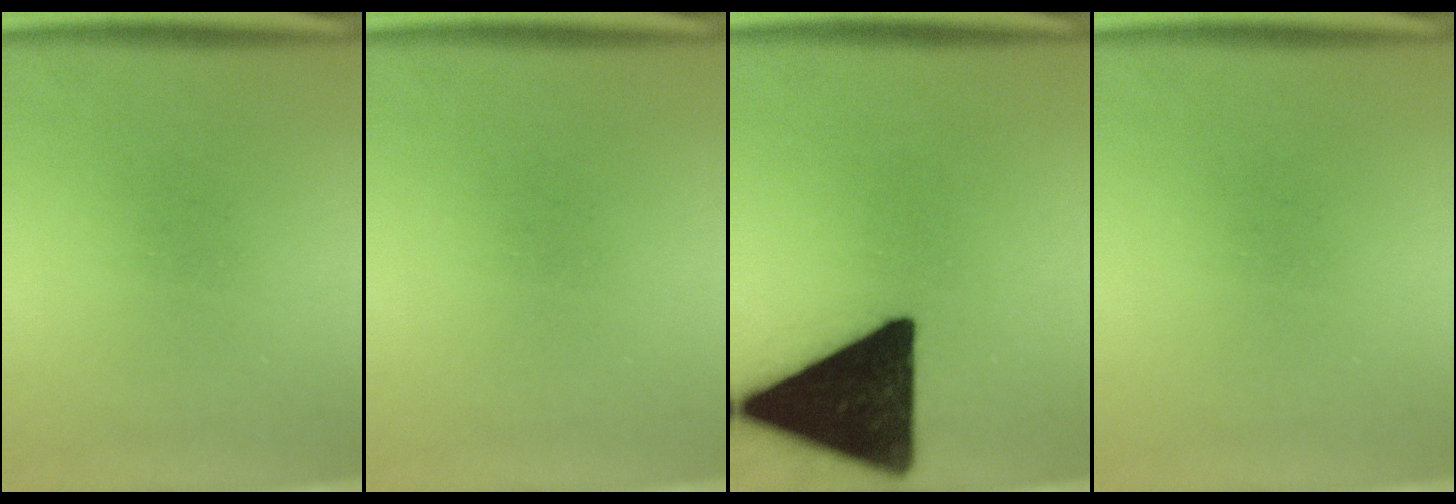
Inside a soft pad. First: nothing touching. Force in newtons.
{"total": 0.0}
{"total": 19.7}
{"total": 0.0}